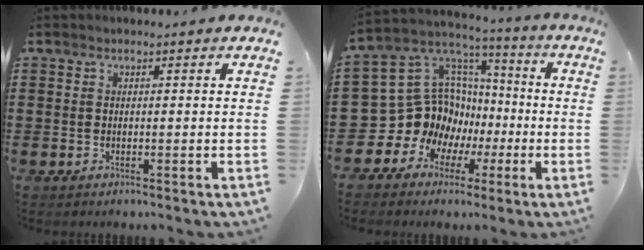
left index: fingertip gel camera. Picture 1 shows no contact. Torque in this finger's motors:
{"motor_torque": [1.10, 0.85, 0.22, 0.00]}